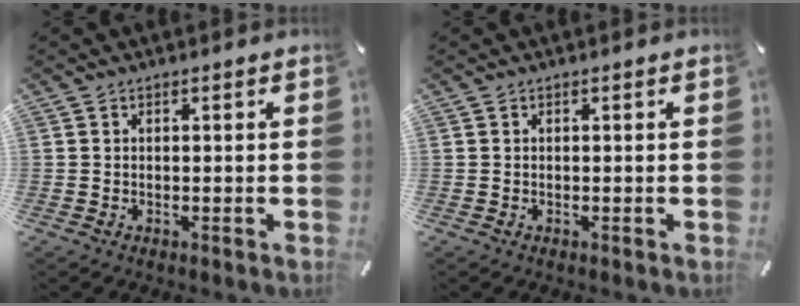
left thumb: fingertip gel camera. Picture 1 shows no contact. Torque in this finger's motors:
{"motor_torque": [0.00, 0.00, 0.00, 0.00, 0.00]}